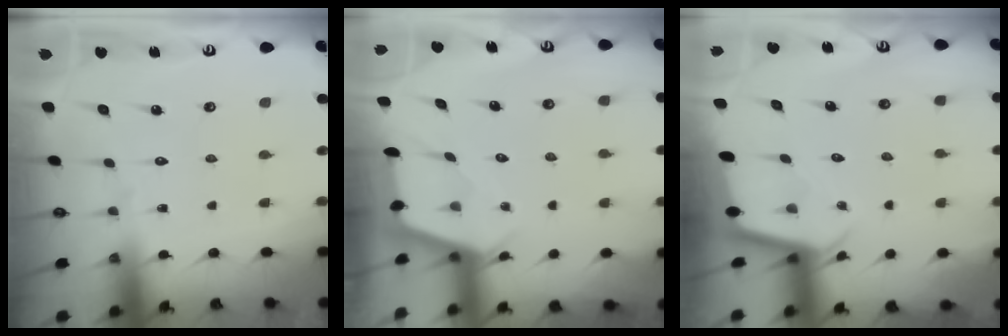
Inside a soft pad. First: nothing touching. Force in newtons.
{"total": 2.4, "press": 2.4, "slide": 0.3}
{"total": 2.3, "press": 2.3, "slide": 0.1}